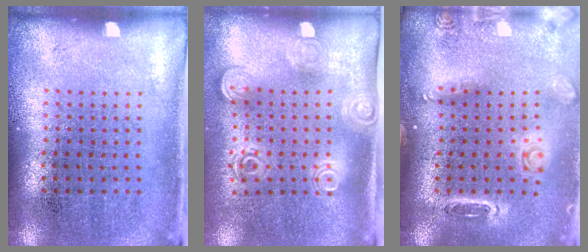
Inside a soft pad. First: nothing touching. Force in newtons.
{"total": 1.7, "press": 1.3, "slide": 1.1}
{"total": 1.5, "press": 1.5, "slide": 0.1}